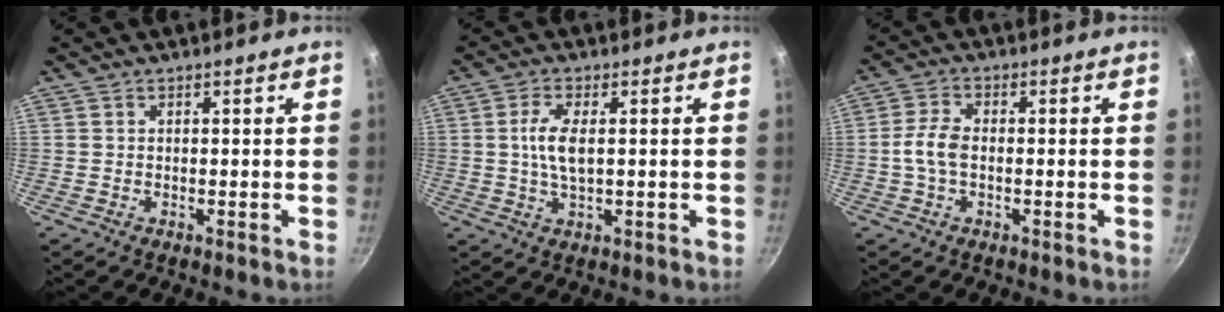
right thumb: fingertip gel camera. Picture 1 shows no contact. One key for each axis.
{"total": 5.8, "fx": 0.5, "fy": 2.2, "fz": 5.3, "tx": -0.115, "ty": 0.002, "tz": 0.009}
{"total": 5.2, "fx": -0.6, "fy": 3.0, "fz": 4.2, "tx": -0.087, "ty": 0.018, "tz": -0.018}